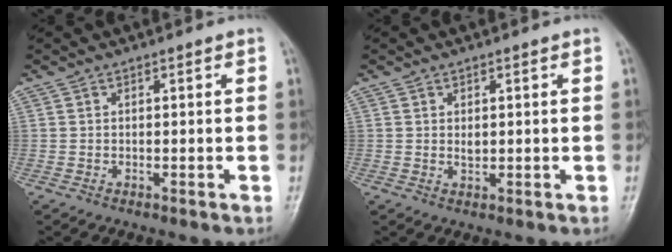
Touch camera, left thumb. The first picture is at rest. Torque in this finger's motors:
{"motor_torque": [-0.02, 0.05, 0.08, 0.07, 0.00]}